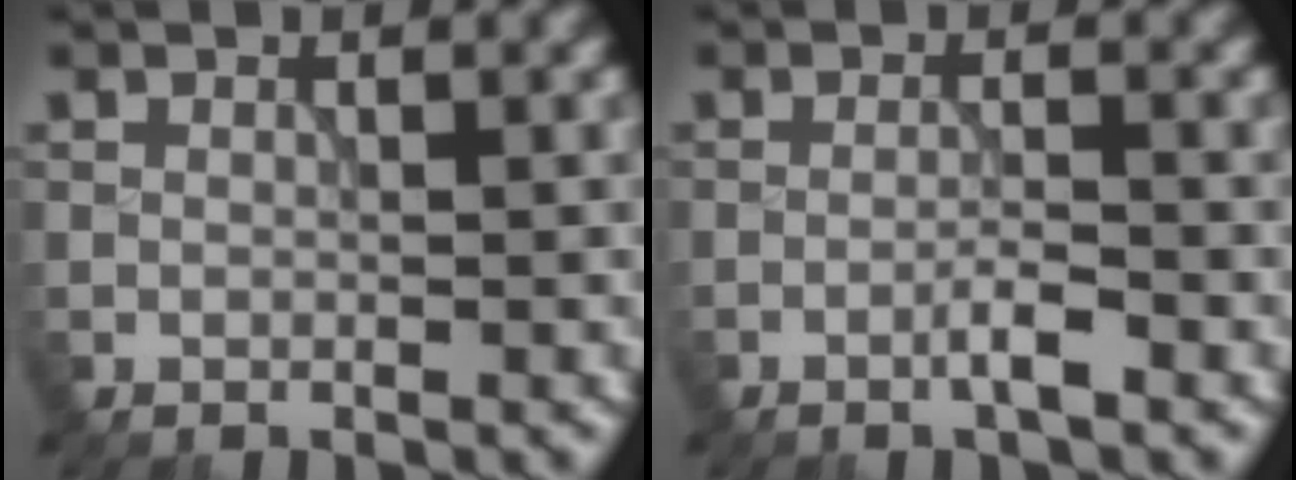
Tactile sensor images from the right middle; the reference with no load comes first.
{"total": 2.0, "force": [-1.0, 0.1, 1.7], "torque": [-0.026, 0.007, -0.022]}